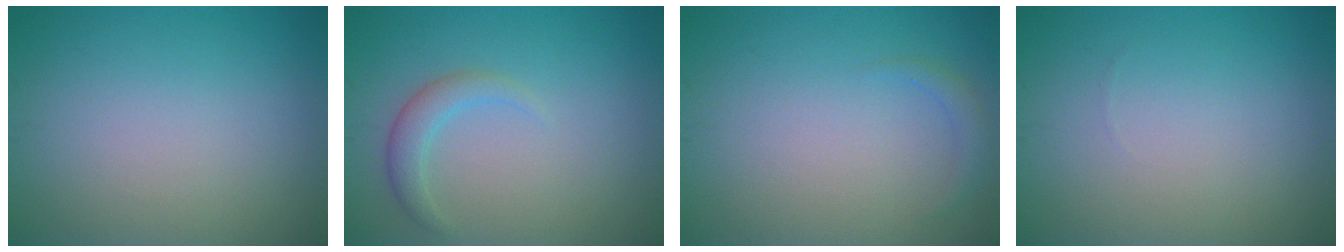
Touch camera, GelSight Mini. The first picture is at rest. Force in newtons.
{"total": 2.0, "press": 2.0, "slide": 0.2}
{"total": 1.1, "press": 1.1, "slide": 0.1}
{"total": 0.0}